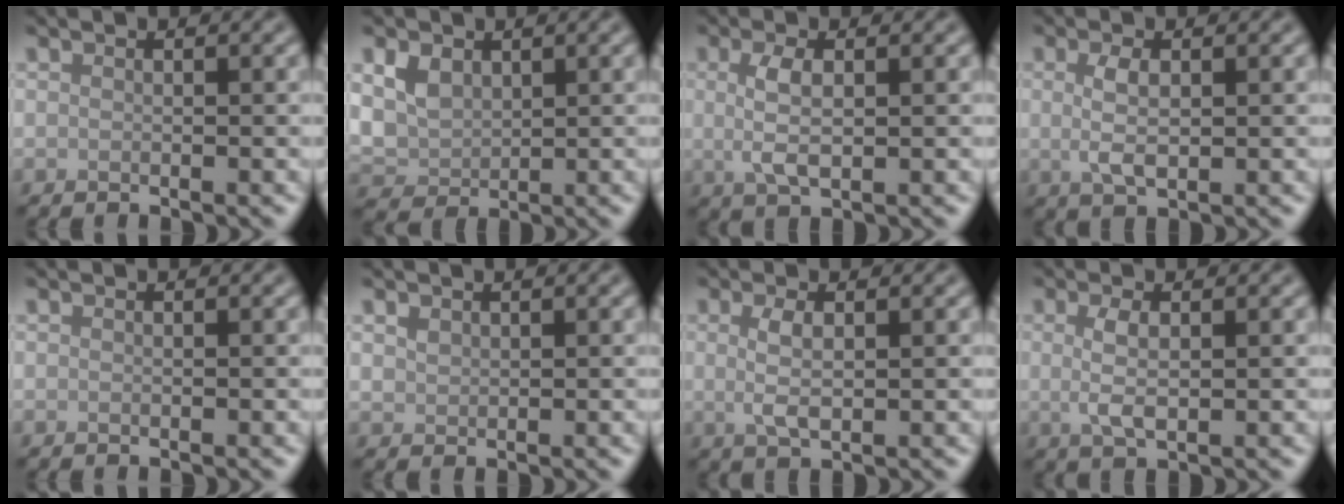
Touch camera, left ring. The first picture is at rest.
{"total": 3.3, "force": [1.2, 2.5, 1.8], "torque": [-0.039, -0.002, 0.025]}
{"total": 3.1, "force": [0.3, 1.2, 2.8], "torque": [-0.063, -0.001, 0.004]}
{"total": 2.7, "force": [0.3, 1.2, 2.5], "torque": [-0.056, -0.001, 0.005]}
{"total": 0.0}
{"total": 1.0, "force": [0.6, 0.7, 0.3], "torque": [-0.008, 0.000, 0.015]}
{"total": 2.4, "force": [0.3, 0.8, 2.2], "torque": [-0.049, -0.002, 0.007]}
{"total": 2.6, "force": [0.3, 0.9, 2.4], "torque": [-0.054, -0.002, 0.005]}